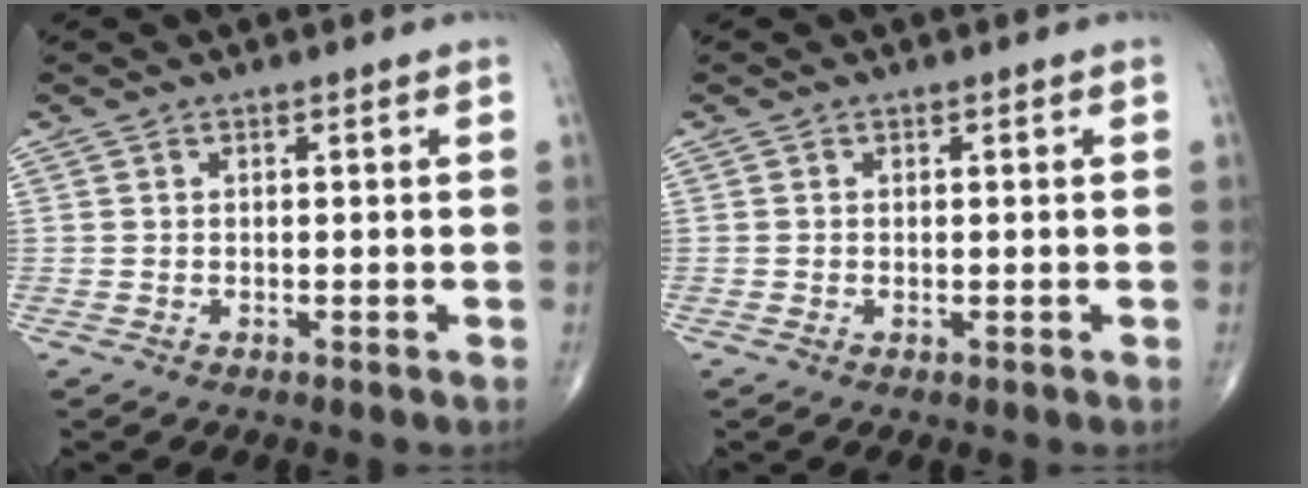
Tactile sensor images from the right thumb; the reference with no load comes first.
{"total": 0.0}